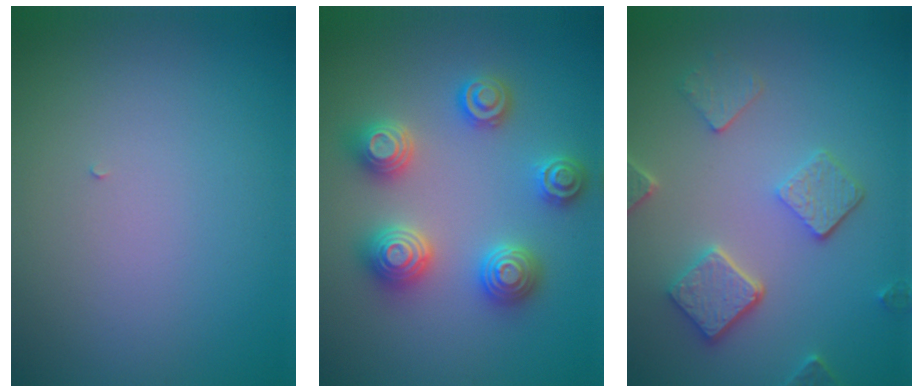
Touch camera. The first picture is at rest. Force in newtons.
{"total": 4.7, "press": 4.6, "slide": 0.8}
{"total": 4.8, "press": 3.7, "slide": 3.0}